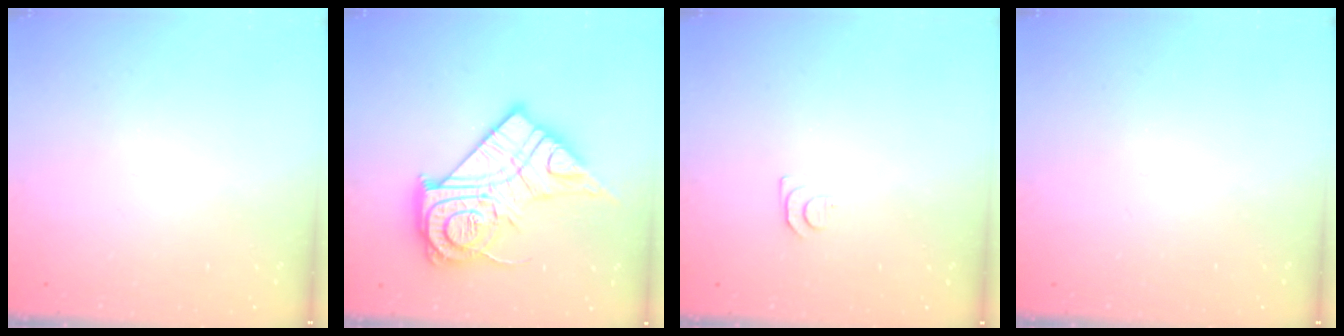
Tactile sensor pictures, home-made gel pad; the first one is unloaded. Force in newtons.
{"total": 23.3, "press": 23.3, "slide": 1.7}
{"total": 4.0, "press": 4.0, "slide": 0.6}
{"total": 0.0}